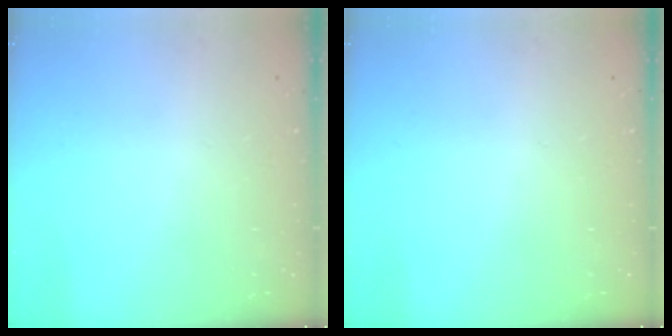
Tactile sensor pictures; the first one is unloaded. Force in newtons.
{"total": 0.0}